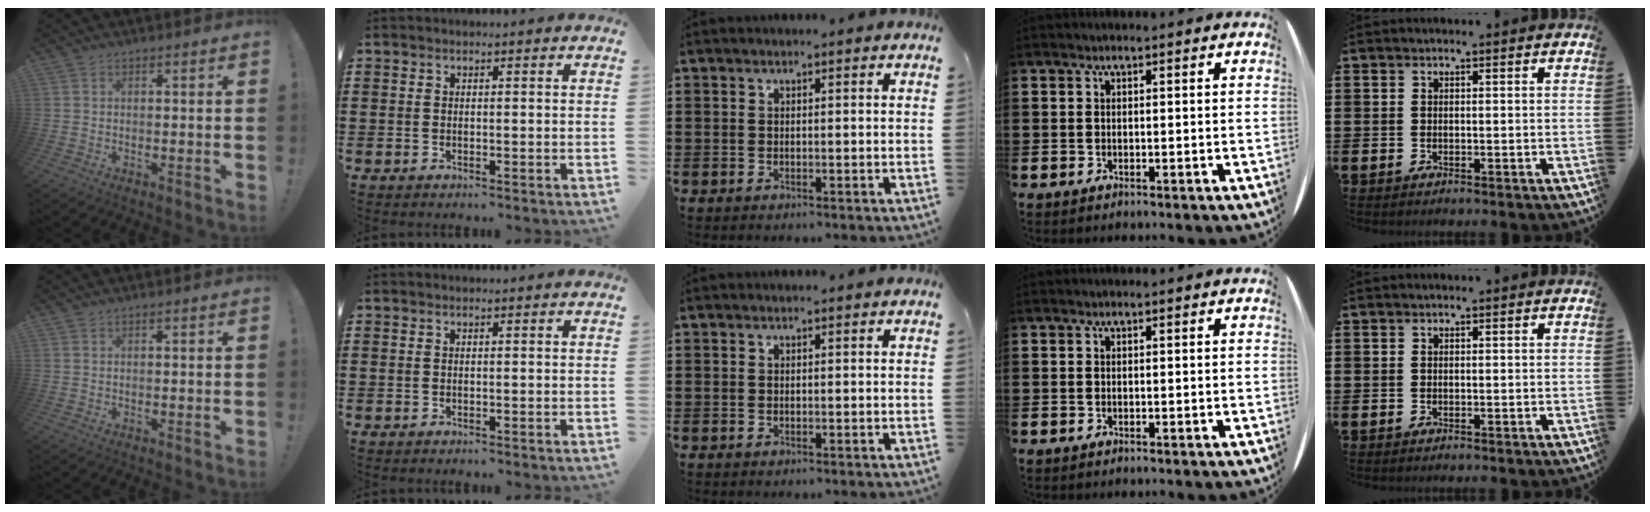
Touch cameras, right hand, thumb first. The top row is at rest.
{}